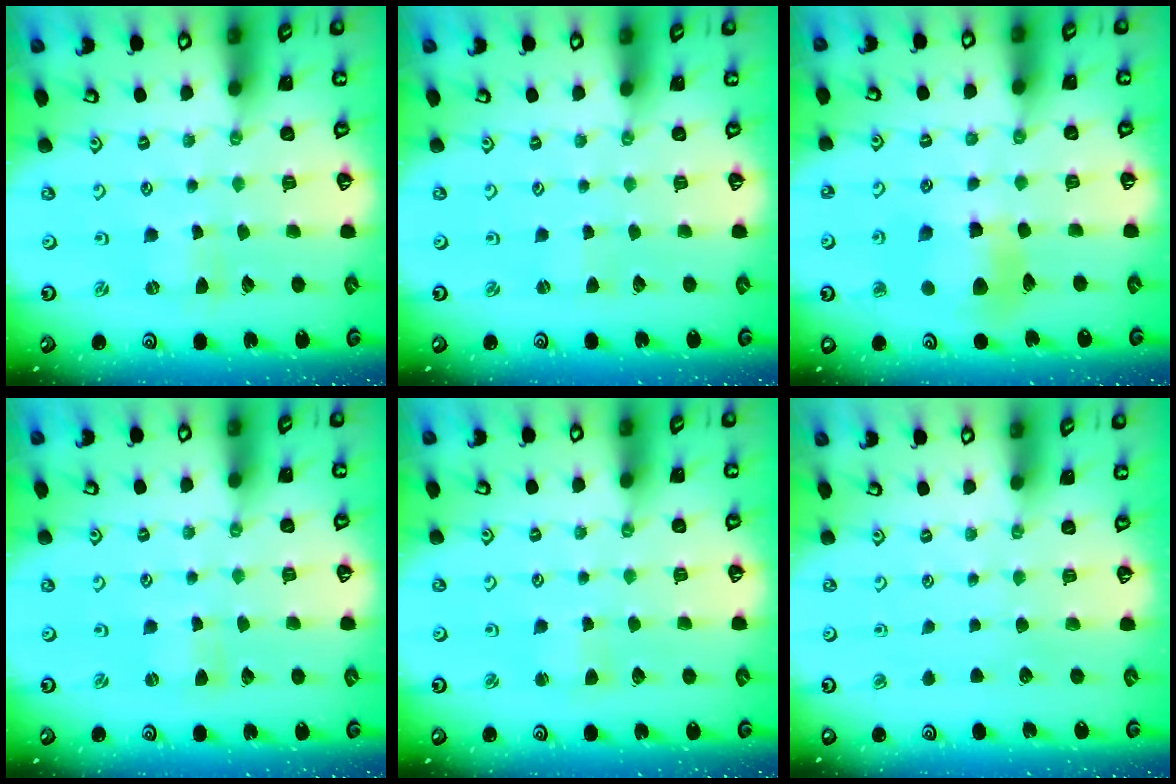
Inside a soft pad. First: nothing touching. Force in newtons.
{"total": 0.0}
{"total": 10.0, "press": 10.0, "slide": 1.3}
{"total": 0.0}
{"total": 2.7, "press": 2.7, "slide": 0.2}
{"total": 0.0}